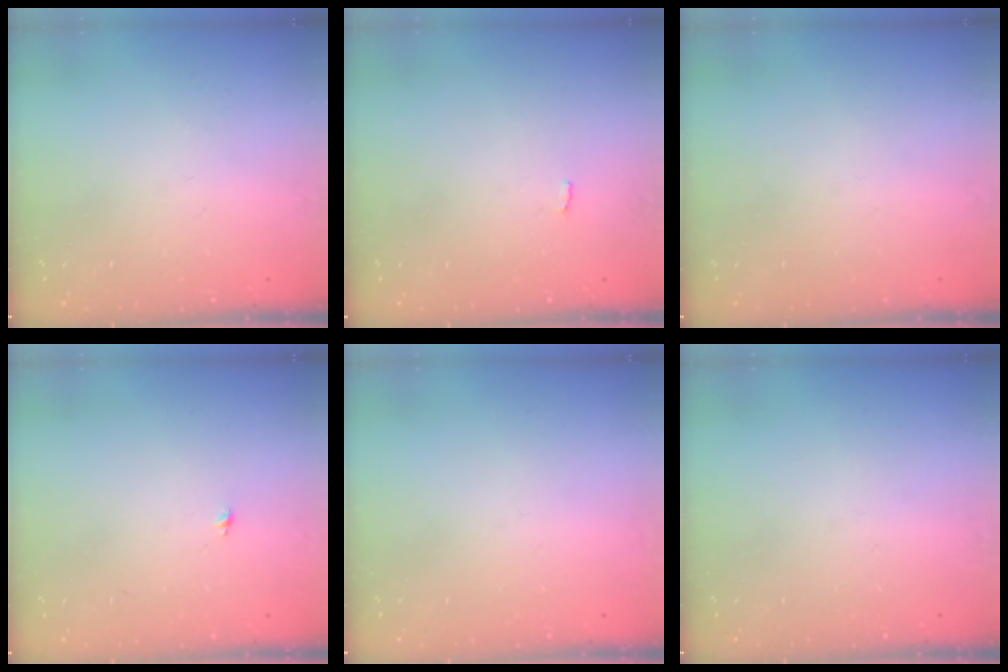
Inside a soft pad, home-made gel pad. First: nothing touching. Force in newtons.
{"total": 2.3, "press": 2.3, "slide": 0.2}
{"total": 0.0}
{"total": 4.7, "press": 4.7, "slide": 0.5}
{"total": 0.0}
{"total": 0.0}